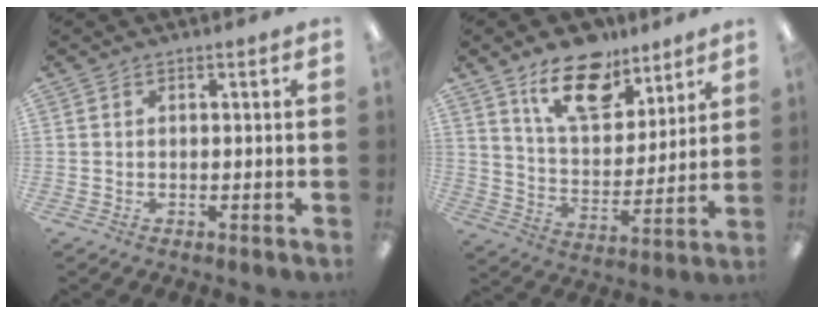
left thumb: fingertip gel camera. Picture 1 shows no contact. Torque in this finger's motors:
{"motor_torque": [2.01, 1.08, 1.32, -1.15, 0.14]}